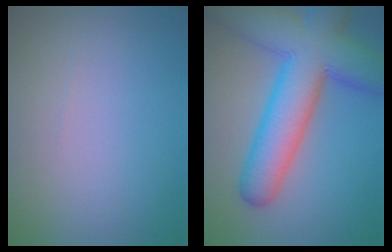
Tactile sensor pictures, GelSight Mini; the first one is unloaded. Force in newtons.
{"total": 10.8, "press": 10.8, "slide": 0.5}